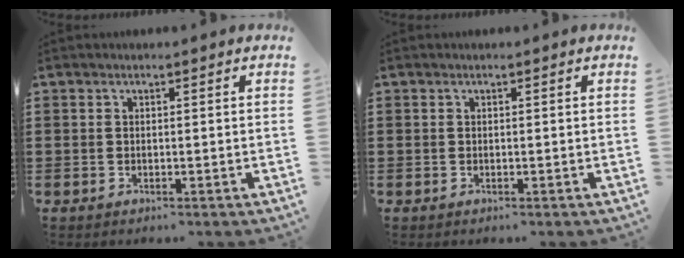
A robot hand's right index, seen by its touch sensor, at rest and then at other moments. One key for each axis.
{"total": 0.0}